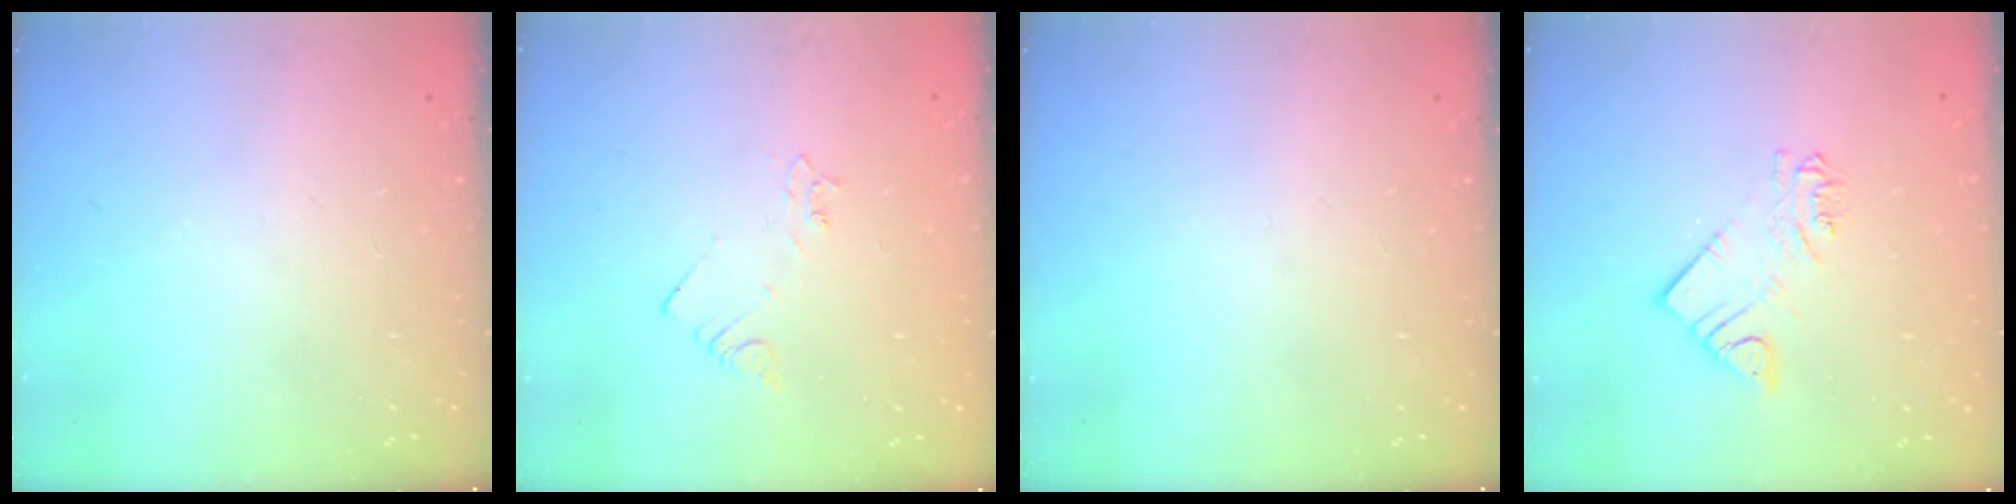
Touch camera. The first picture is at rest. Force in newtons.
{"total": 2.1, "press": 2.1, "slide": 0.3}
{"total": 0.0}
{"total": 4.0, "press": 4.0, "slide": 0.2}